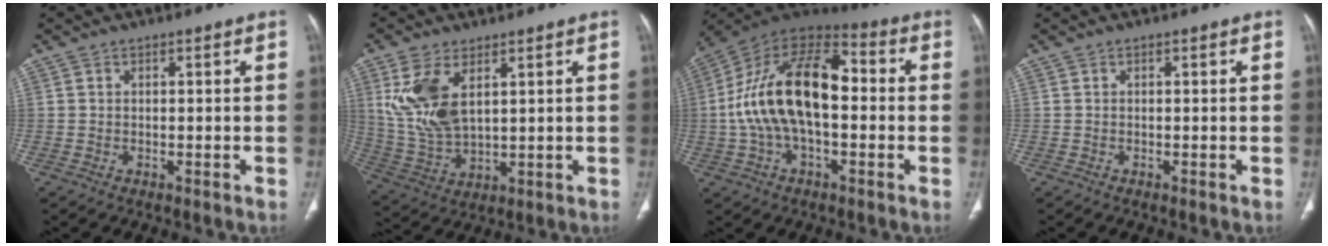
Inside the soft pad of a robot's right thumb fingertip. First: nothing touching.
{"total": 11.9, "force": [4.4, 6.2, 9.2], "torque": [-0.194, -0.015, 0.101]}
{"total": 20.4, "force": [-0.3, 10.9, 17.2], "torque": [-0.313, 0.045, -0.011]}
{"total": 0.0}